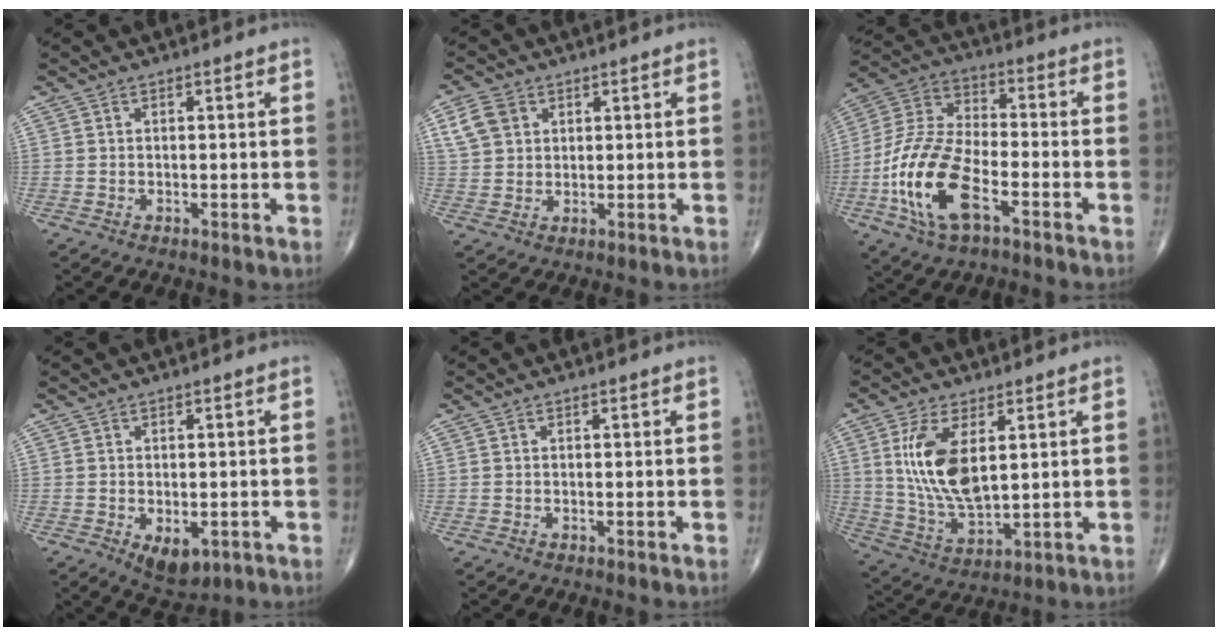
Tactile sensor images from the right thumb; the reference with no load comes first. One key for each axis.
{"total": 6.0, "fx": 2.5, "fy": 4.6, "fz": 3.0, "tx": -0.045, "ty": 0.000, "tz": 0.051}
{"total": 17.4, "fx": -6.6, "fy": 8.0, "fz": 13.9, "tx": -0.291, "ty": 0.027, "tz": -0.127}
{"total": 5.4, "fx": -1.7, "fy": 3.1, "fz": 4.1, "tx": -0.052, "ty": -0.006, "tz": -0.013}
{"total": 0.0}
{"total": 13.4, "fx": 3.4, "fy": 6.3, "fz": 11.3, "tx": -0.225, "ty": -0.021, "tz": 0.078}